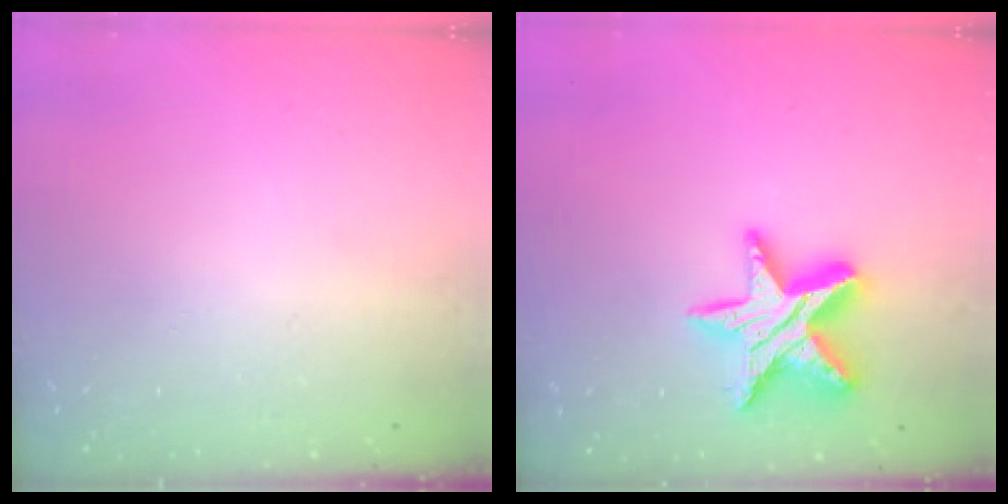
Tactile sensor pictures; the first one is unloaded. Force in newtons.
{"total": 16.4, "press": 16.4, "slide": 1.0}